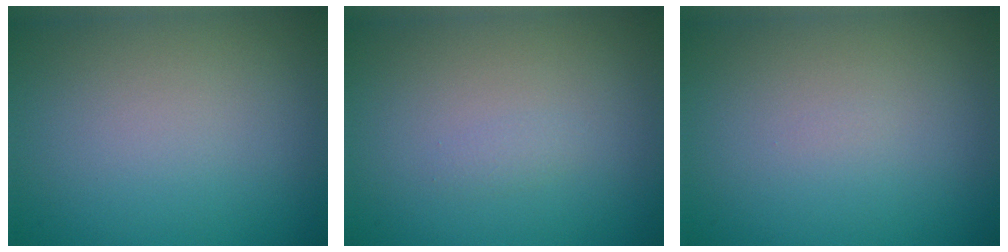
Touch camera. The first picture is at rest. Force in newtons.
{"total": 0.6, "press": 0.6, "slide": 0.0}
{"total": 0.0}